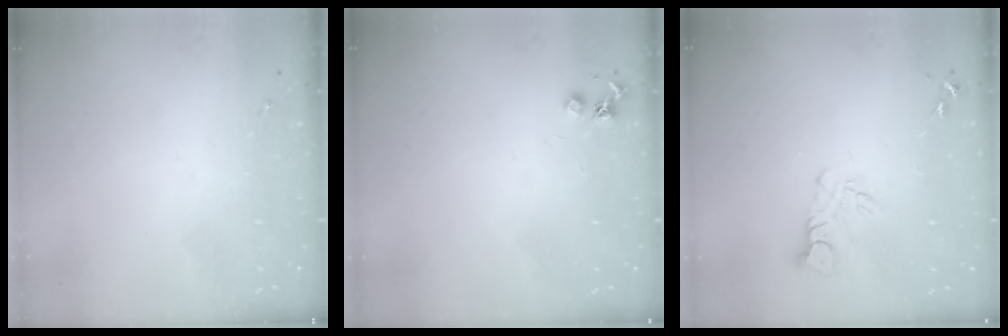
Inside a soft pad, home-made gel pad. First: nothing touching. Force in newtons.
{"total": 4.1, "press": 4.1, "slide": 0.5}
{"total": 6.1, "press": 6.0, "slide": 0.6}